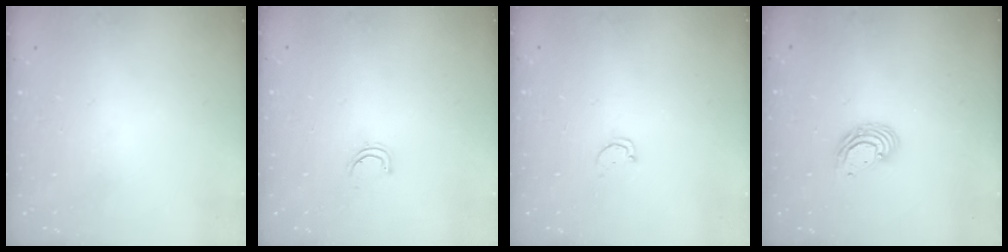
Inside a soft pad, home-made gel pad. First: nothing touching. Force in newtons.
{"total": 3.8, "press": 3.5, "slide": 1.6}
{"total": 1.7, "press": 1.7, "slide": 0.2}
{"total": 6.7, "press": 6.6, "slide": 0.7}